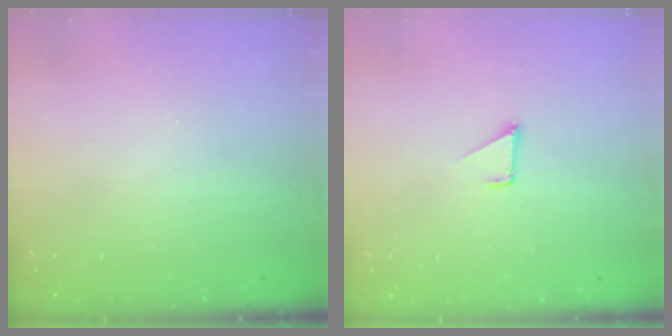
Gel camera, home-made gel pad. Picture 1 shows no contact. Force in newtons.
{"total": 1.5, "press": 1.5, "slide": 0.1}